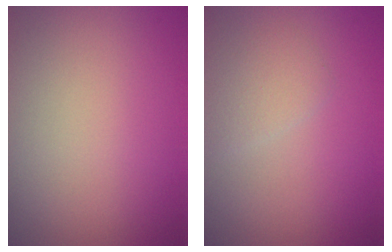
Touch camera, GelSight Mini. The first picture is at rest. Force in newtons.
{"total": 1.5, "press": 1.4, "slide": 0.1}